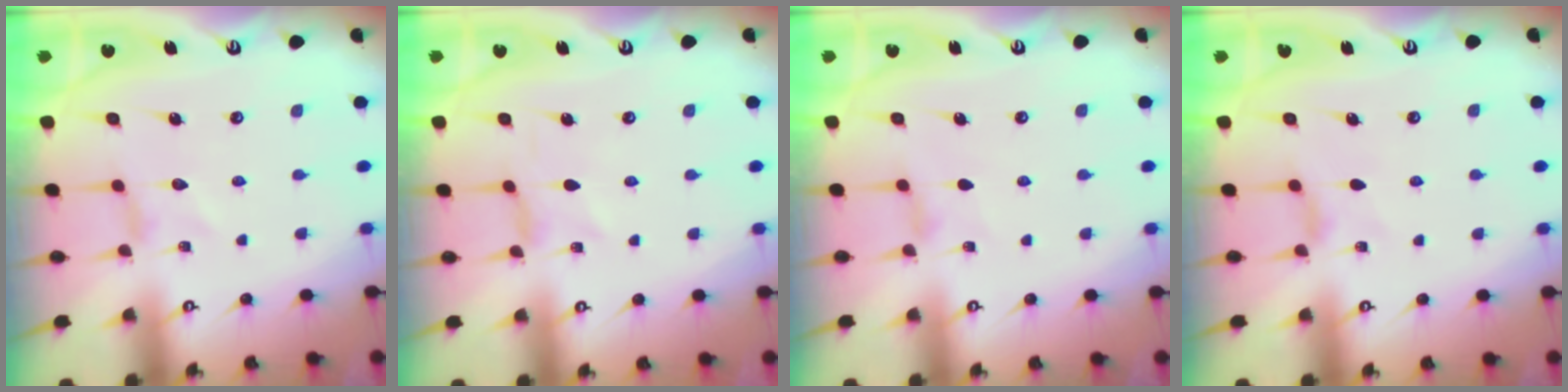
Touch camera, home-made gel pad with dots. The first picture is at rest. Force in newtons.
{"total": 0.0}
{"total": 1.4, "press": 1.3, "slide": 0.5}
{"total": 1.6, "press": 1.6, "slide": 0.4}